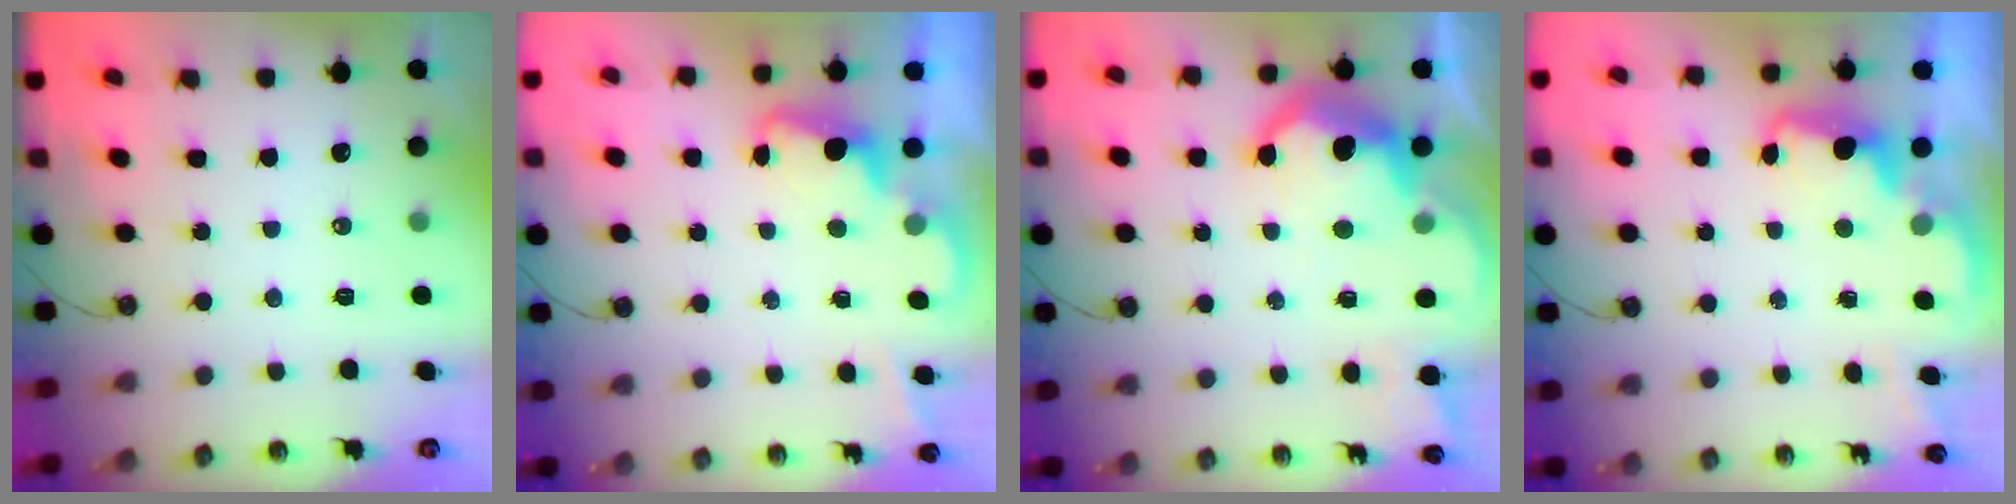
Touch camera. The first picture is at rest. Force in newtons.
{"total": 2.4, "press": 2.3, "slide": 0.5}
{"total": 14.8, "press": 14.7, "slide": 1.1}
{"total": 2.4, "press": 2.4, "slide": 0.5}